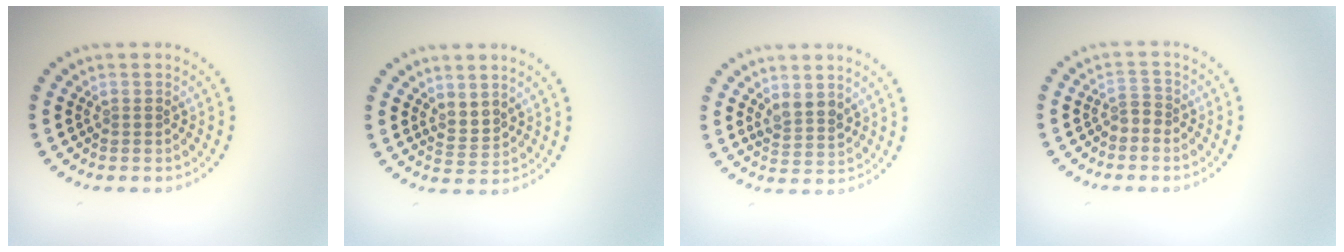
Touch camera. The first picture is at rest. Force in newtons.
{"total": 1.7, "press": 1.4, "slide": 1.0}
{"total": 2.2, "press": 2.1, "slide": 0.8}
{"total": 1.3, "press": 1.0, "slide": 0.8}